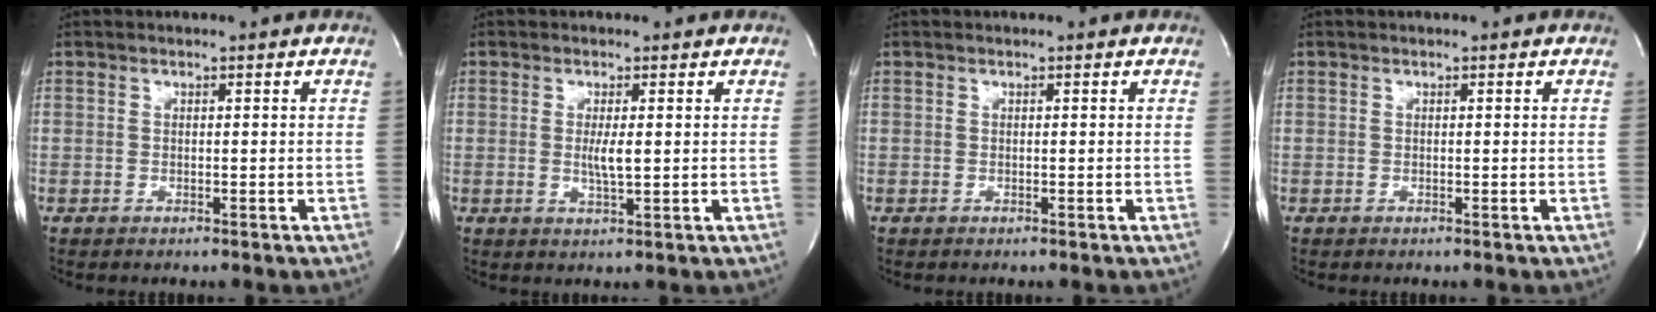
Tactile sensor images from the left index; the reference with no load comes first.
{"total": 2.7, "force": [0.2, 0.3, 2.7], "torque": [-0.056, -0.005, 0.006]}
{"total": 0.0}
{"total": 0.0}